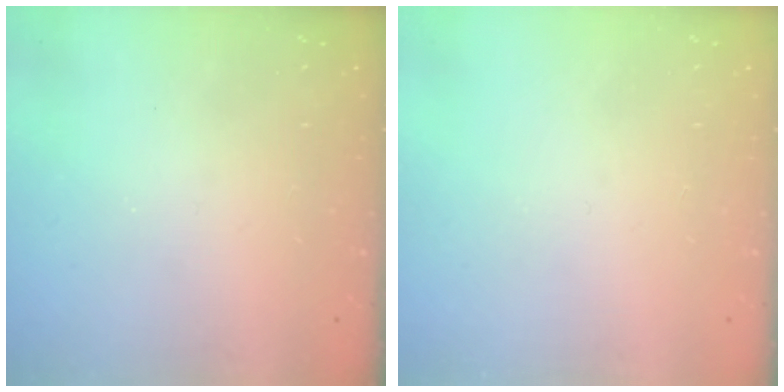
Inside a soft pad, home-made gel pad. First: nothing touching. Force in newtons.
{"total": 0.0}